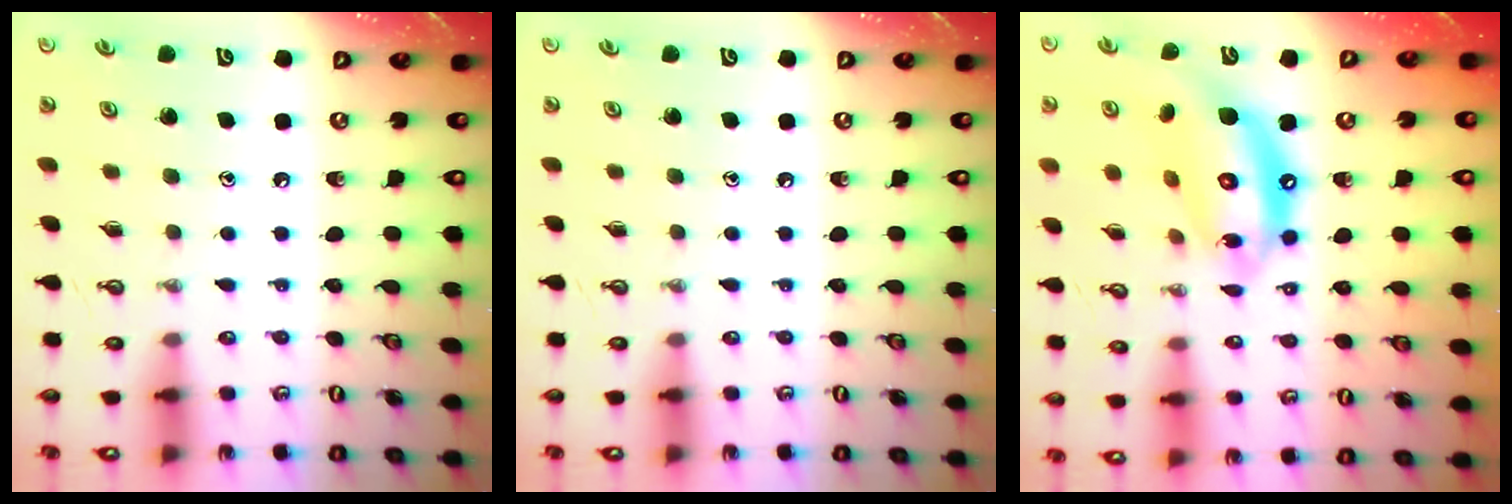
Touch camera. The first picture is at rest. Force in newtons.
{"total": 0.0}
{"total": 15.0, "press": 14.9, "slide": 1.6}